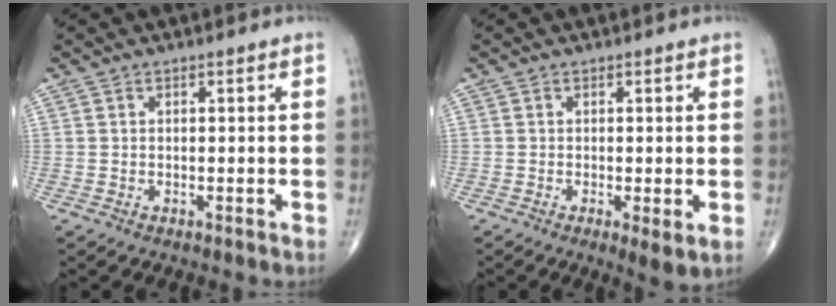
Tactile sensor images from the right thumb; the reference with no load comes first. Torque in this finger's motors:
{"motor_torque": [-0.16, 0.19, -0.11, -0.13, -0.03]}